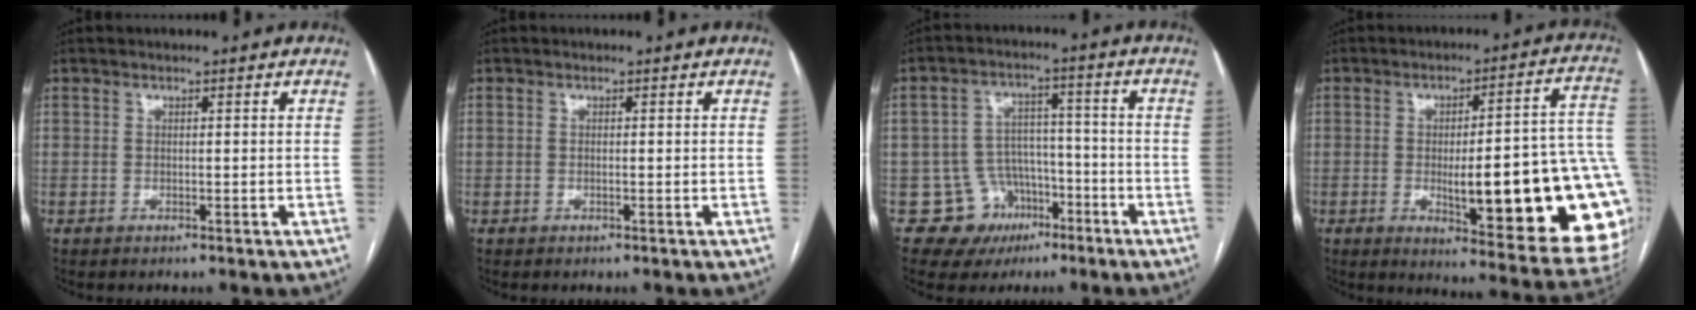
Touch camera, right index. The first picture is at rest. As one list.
[{"total": 0.0}, {"total": 8.6, "force": [-4.0, 7.6, 0.5], "torque": [0.003, 0.035, -0.048]}, {"total": 25.2, "force": [-3.7, 4.2, 24.5], "torque": [-0.223, 0.003, -0.039]}]